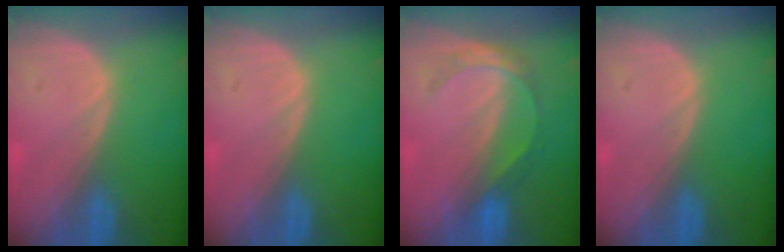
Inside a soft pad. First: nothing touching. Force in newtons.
{"total": 0.0}
{"total": 4.4, "press": 4.1, "slide": 1.4}
{"total": 0.0}